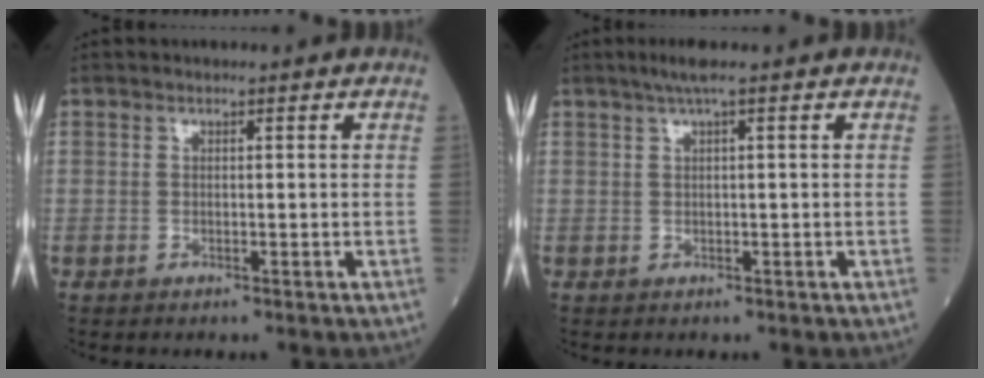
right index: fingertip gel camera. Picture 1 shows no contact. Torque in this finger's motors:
{"motor_torque": [-0.07, -0.06, -0.04, 0.04]}